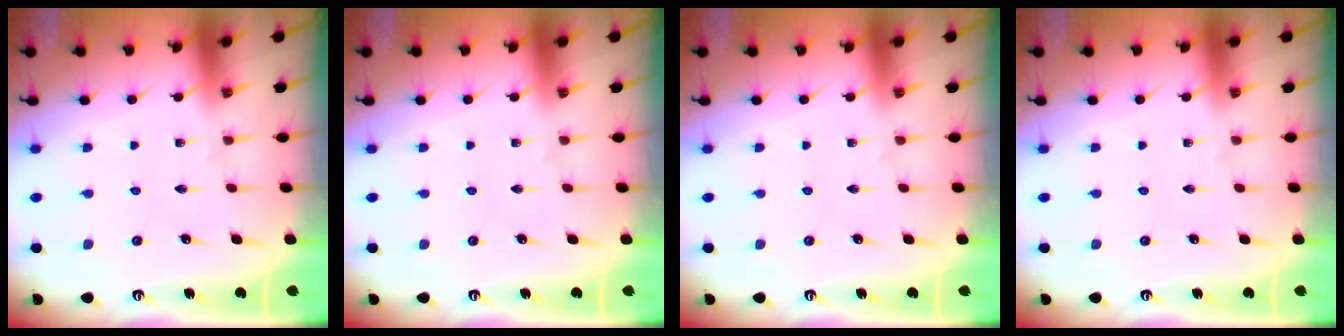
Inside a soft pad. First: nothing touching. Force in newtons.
{"total": 0.0}
{"total": 0.0}
{"total": 0.0}